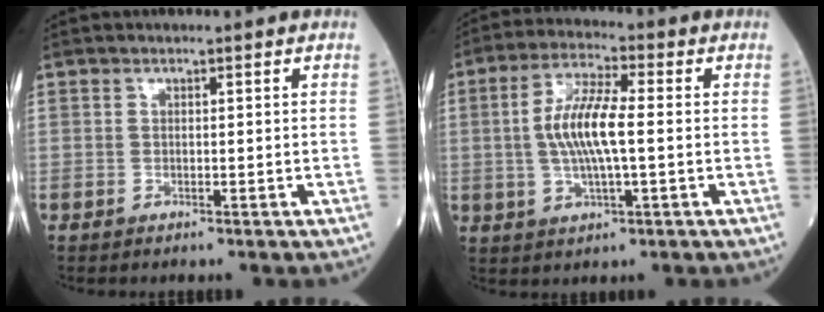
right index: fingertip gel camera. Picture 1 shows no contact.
{"total": 9.2, "force": [0.0, 1.8, 9.0], "torque": [-0.182, 0.005, -0.002]}